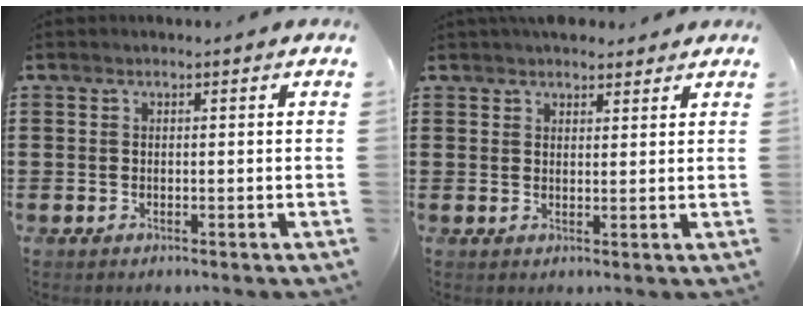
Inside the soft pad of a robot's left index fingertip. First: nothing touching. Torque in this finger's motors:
{"motor_torque": [-0.24, -0.20, -0.57, 0.02]}